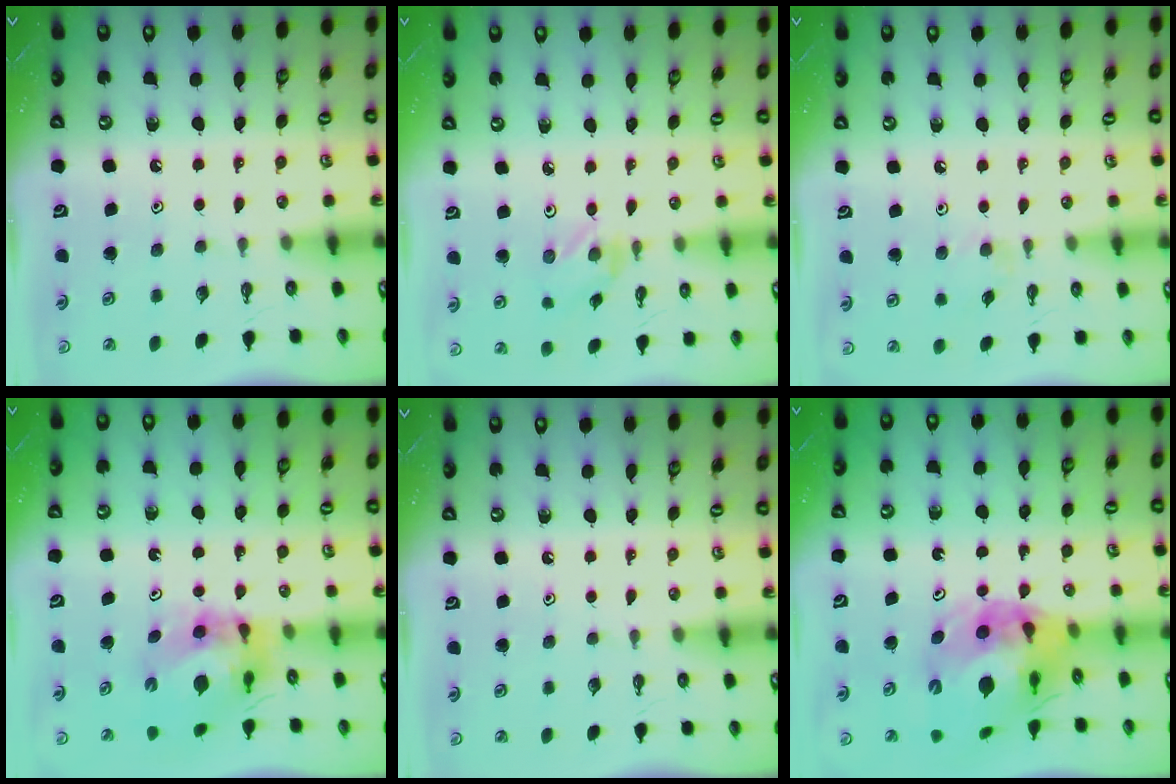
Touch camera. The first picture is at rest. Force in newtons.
{"total": 2.1, "press": 2.1, "slide": 0.3}
{"total": 2.7, "press": 2.6, "slide": 0.4}
{"total": 10.0, "press": 10.0, "slide": 1.0}
{"total": 0.0}
{"total": 18.9, "press": 18.8, "slide": 2.6}